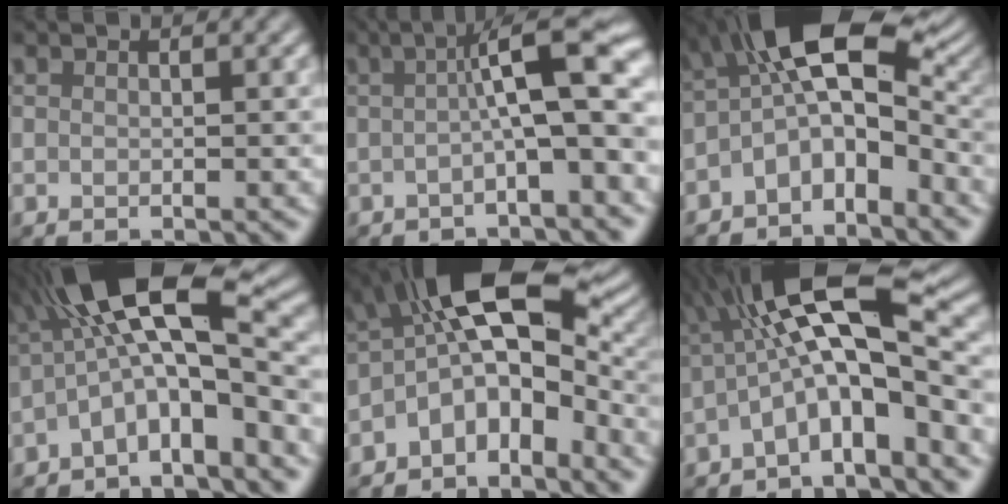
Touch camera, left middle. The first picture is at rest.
{"total": 7.2, "force": [-0.3, 1.4, 7.1], "torque": [-0.095, 0.024, -0.016]}
{"total": 8.7, "force": [-1.3, 4.6, 7.3], "torque": [-0.114, 0.017, -0.040]}
{"total": 10.6, "force": [-1.8, 3.3, 9.9], "torque": [-0.157, 0.031, -0.045]}
{"total": 9.6, "force": [-1.4, 5.3, 7.9], "torque": [-0.114, 0.014, -0.040]}
{"total": 10.1, "force": [-1.5, 2.7, 9.6], "torque": [-0.154, 0.029, -0.042]}